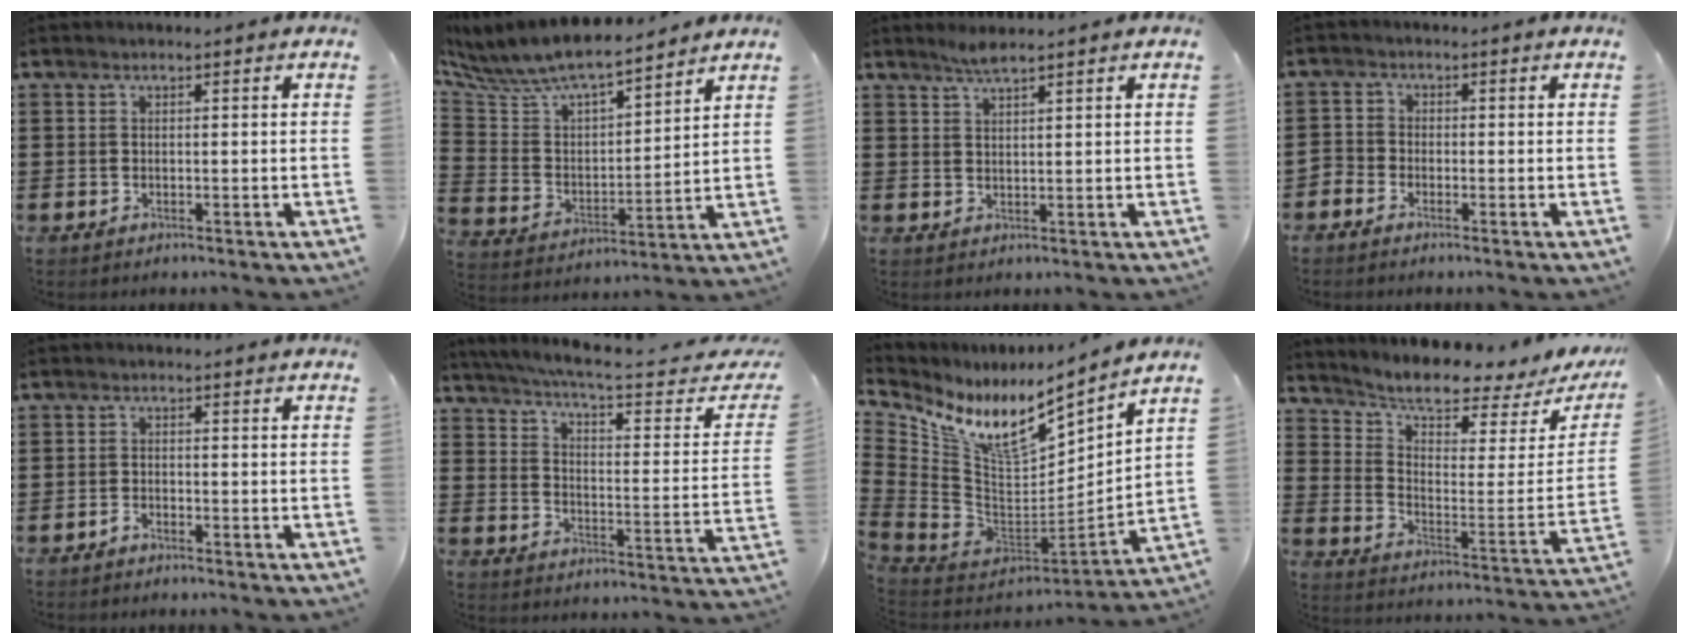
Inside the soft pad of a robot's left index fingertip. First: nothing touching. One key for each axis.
{"total": 8.2, "fx": 7.6, "fy": 1.7, "fz": 2.6, "tx": -0.090, "ty": -0.050, "tz": 0.131}
{"total": 2.1, "fx": 1.8, "fy": -0.1, "fz": 1.0, "tx": -0.023, "ty": 0.001, "tz": 0.034}
{"total": 1.9, "fx": -1.6, "fy": 1.1, "fz": 0.0, "tx": -0.007, "ty": 0.003, "tz": -0.037}
{"total": 1.2, "fx": -1.1, "fy": 0.2, "fz": 0.3, "tx": -0.012, "ty": 0.001, "tz": -0.023}
{"total": 5.8, "fx": 4.8, "fy": -0.3, "fz": 3.2, "tx": -0.086, "ty": -0.036, "tz": 0.075}
{"total": 10.7, "fx": 7.1, "fy": 4.1, "fz": 6.8, "tx": -0.155, "ty": -0.053, "tz": 0.124}
{"total": 6.1, "fx": 5.4, "fy": -0.4, "fz": 3.0, "tx": -0.071, "ty": -0.070, "tz": 0.079}